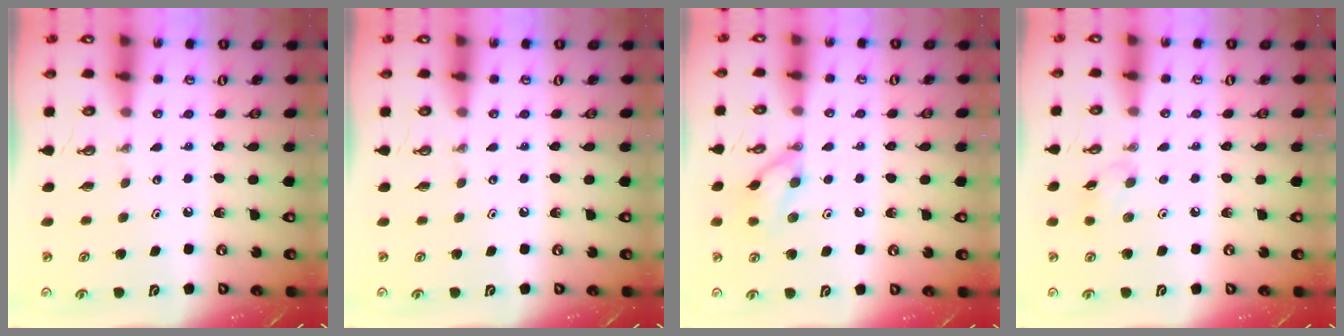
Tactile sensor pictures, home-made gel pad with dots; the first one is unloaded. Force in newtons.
{"total": 0.0}
{"total": 10.1, "press": 10.1, "slide": 0.1}
{"total": 5.1, "press": 5.0, "slide": 1.0}